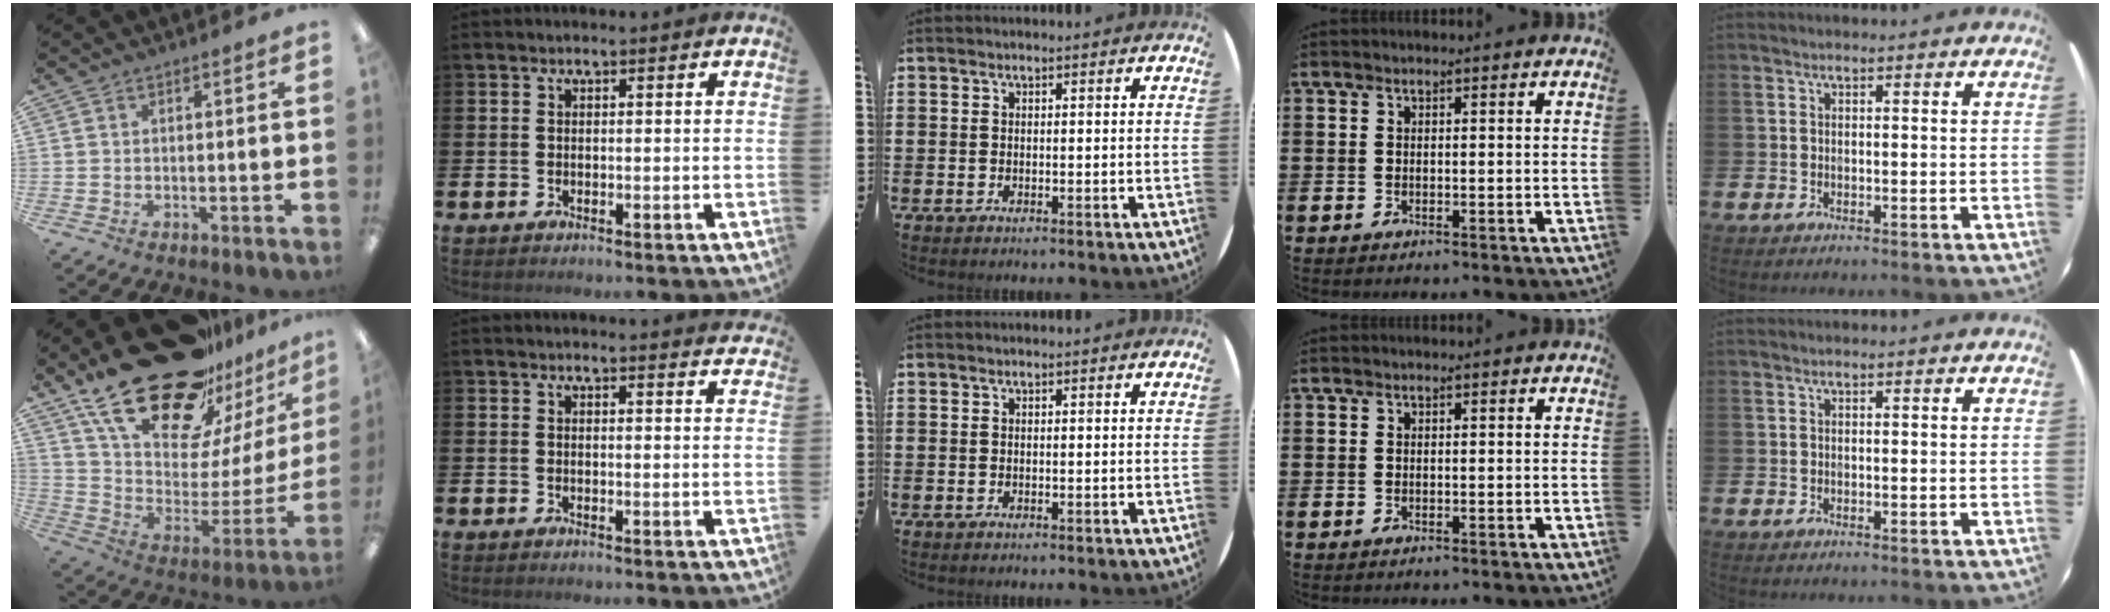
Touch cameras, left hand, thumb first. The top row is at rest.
{"thumb": {"total": 28.6, "force": [20.0, 13.0, 15.7], "torque": [-0.266, -0.123, 0.367]}, "index": {"total": 1.7, "force": [1.7, -0.1, 0.0], "torque": [0.012, -0.014, 0.028]}}